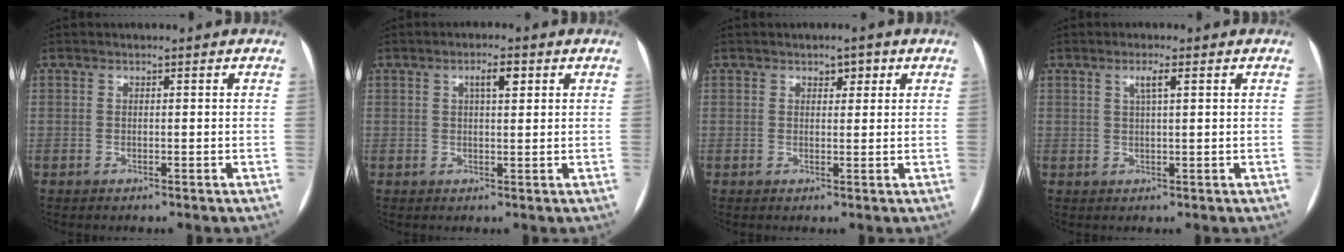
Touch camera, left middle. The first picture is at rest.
{"total": 4.4, "force": [1.8, 0.7, 3.9], "torque": [-0.069, 0.007, 0.032]}
{"total": 1.9, "force": [1.1, 1.1, 1.1], "torque": [-0.012, 0.005, 0.016]}
{"total": 2.2, "force": [1.0, 0.1, 2.0], "torque": [-0.040, 0.004, 0.018]}